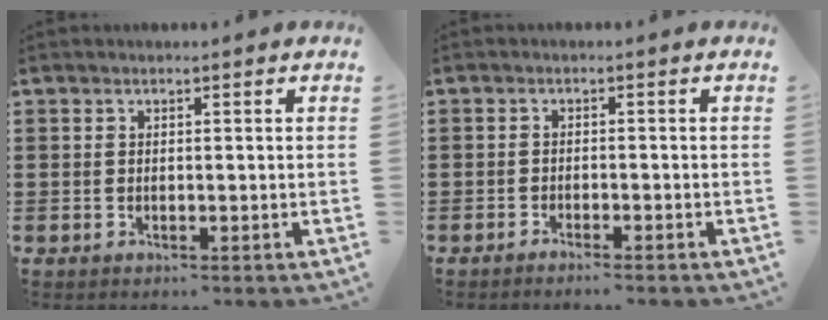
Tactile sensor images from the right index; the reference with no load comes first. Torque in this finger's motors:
{"motor_torque": [2.14, 0.00, -1.03, -0.12]}